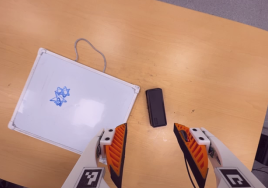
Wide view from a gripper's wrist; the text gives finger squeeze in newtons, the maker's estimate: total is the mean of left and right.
{"total": 0.0}